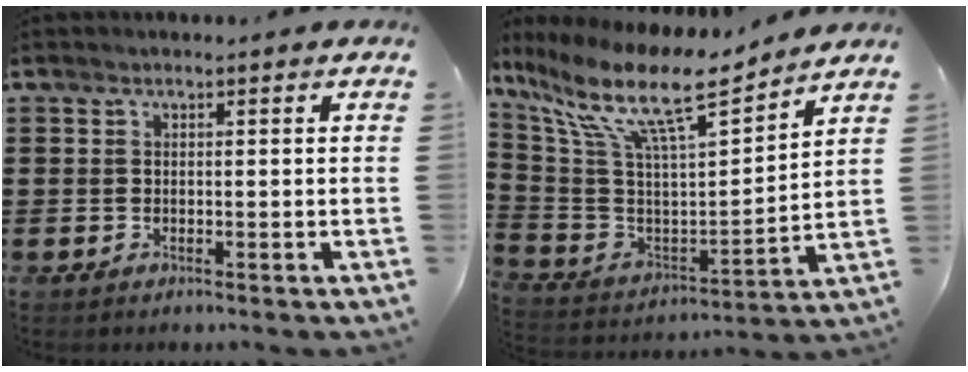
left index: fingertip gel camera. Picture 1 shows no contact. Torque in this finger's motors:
{"motor_torque": [2.14, 0.00, 1.00, 0.21]}